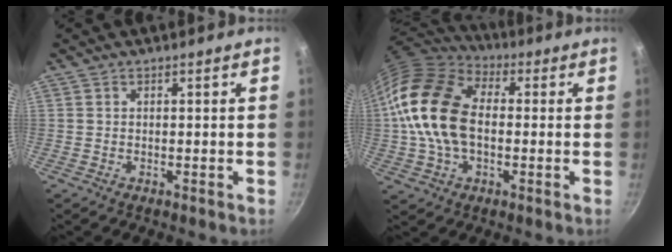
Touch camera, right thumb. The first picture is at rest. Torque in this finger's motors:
{"motor_torque": [-0.54, 1.91, 1.96, -0.03, 0.50]}